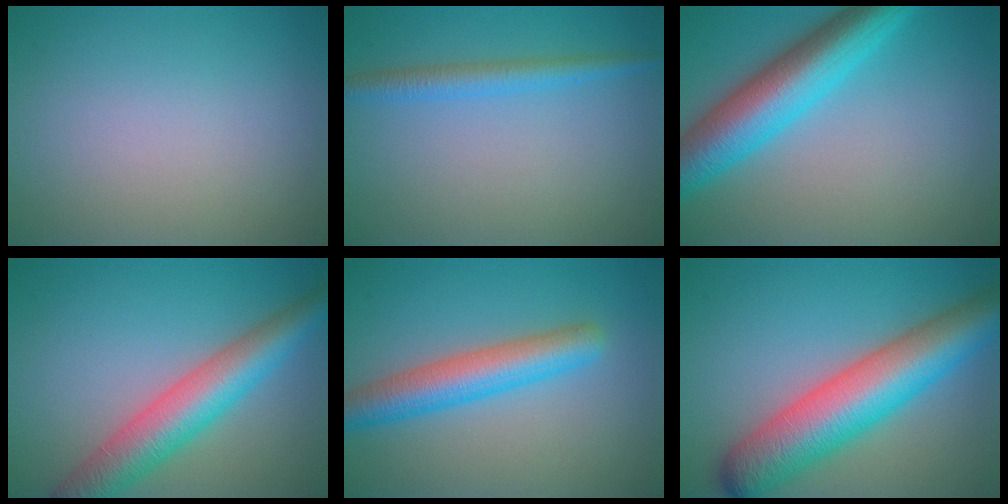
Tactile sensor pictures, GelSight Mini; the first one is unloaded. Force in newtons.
{"total": 2.4, "press": 2.4, "slide": 0.1}
{"total": 8.3, "press": 8.3, "slide": 0.2}
{"total": 7.0, "press": 7.0, "slide": 0.4}
{"total": 5.3, "press": 5.3, "slide": 0.1}
{"total": 10.5, "press": 10.5, "slide": 0.4}